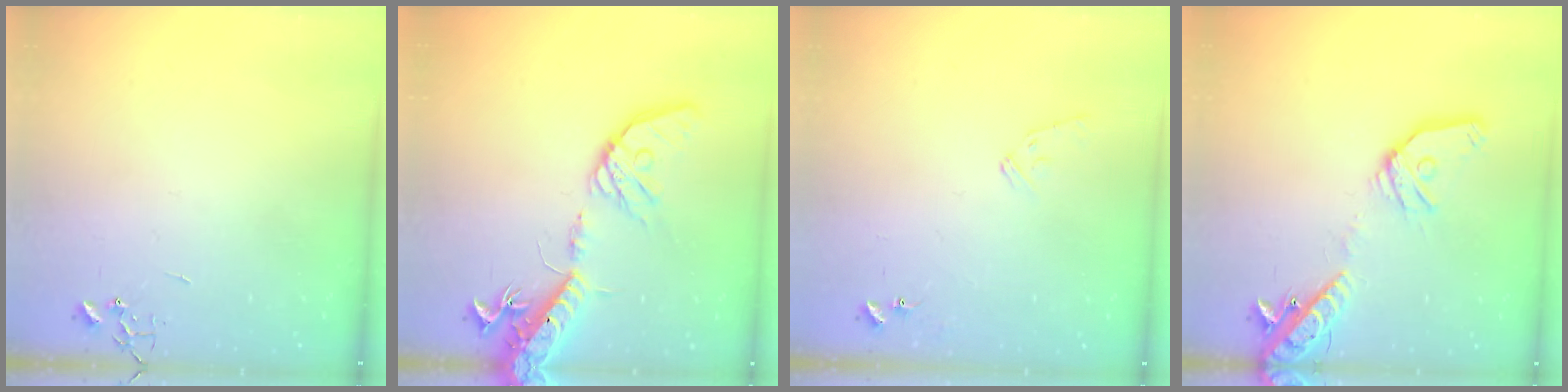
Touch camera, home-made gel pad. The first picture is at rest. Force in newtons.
{"total": 19.4, "press": 19.1, "slide": 3.3}
{"total": 8.2, "press": 8.2, "slide": 0.3}
{"total": 17.4, "press": 17.1, "slide": 3.1}